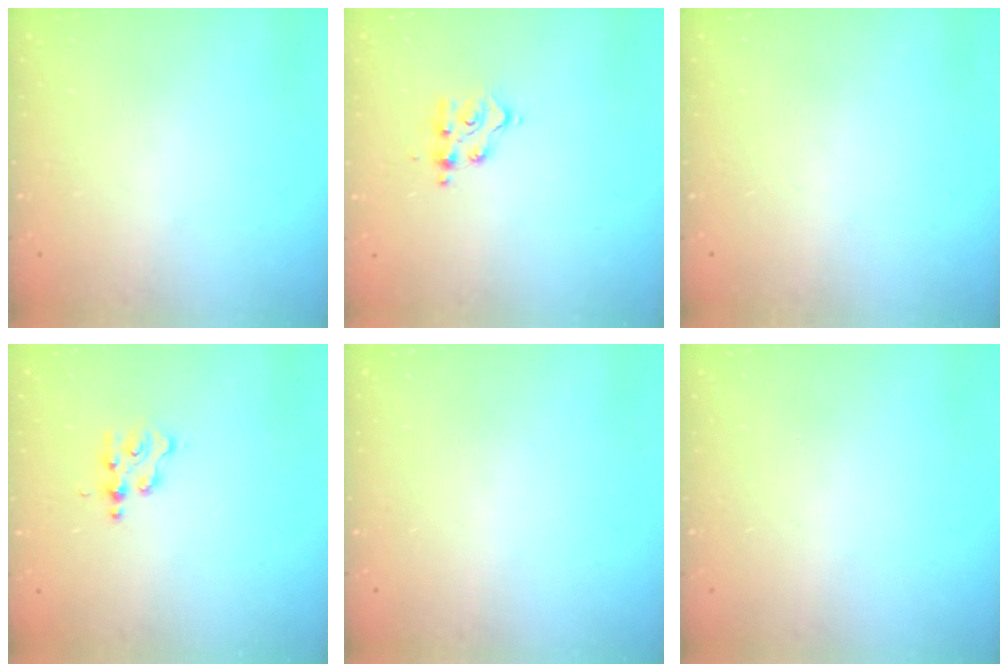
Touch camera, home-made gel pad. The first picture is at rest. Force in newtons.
{"total": 7.9, "press": 7.9, "slide": 0.6}
{"total": 0.0}
{"total": 2.9, "press": 2.9, "slide": 0.4}
{"total": 0.0}
{"total": 0.0}